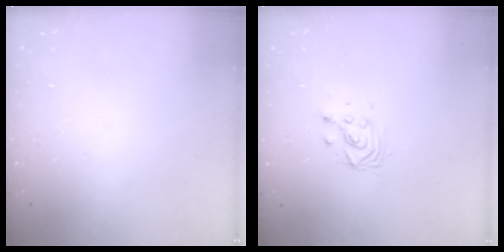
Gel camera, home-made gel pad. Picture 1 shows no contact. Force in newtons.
{"total": 4.8, "press": 4.8, "slide": 0.3}